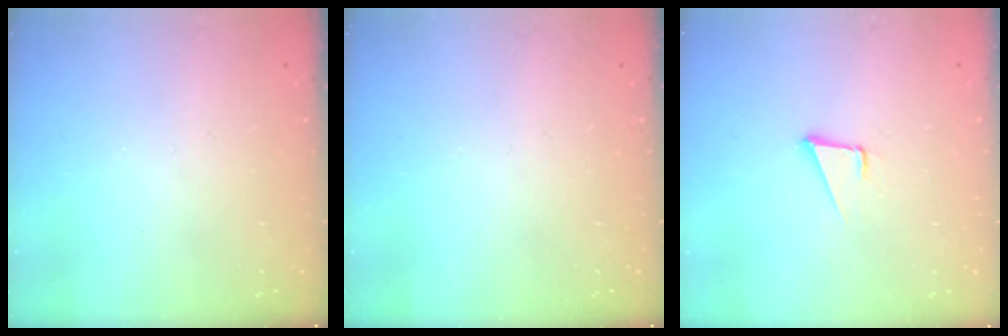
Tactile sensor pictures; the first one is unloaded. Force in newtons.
{"total": 0.0}
{"total": 3.6, "press": 2.7, "slide": 2.4}